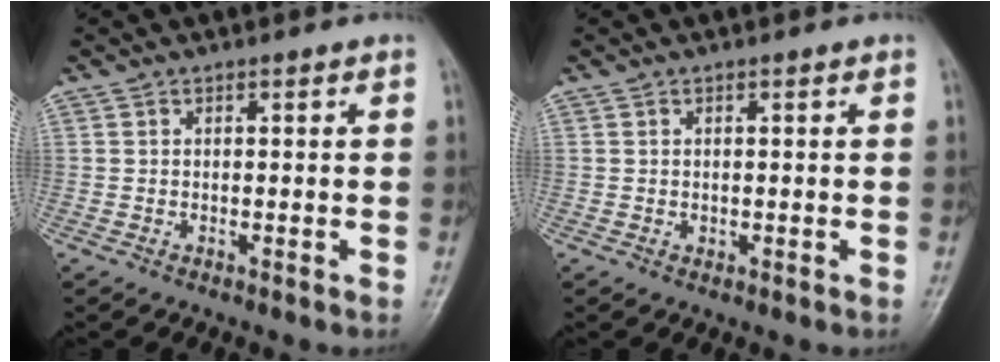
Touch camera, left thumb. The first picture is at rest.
{"total": 0.7, "force": [0.1, 0.6, 0.4], "torque": [-0.002, 0.000, 0.001]}